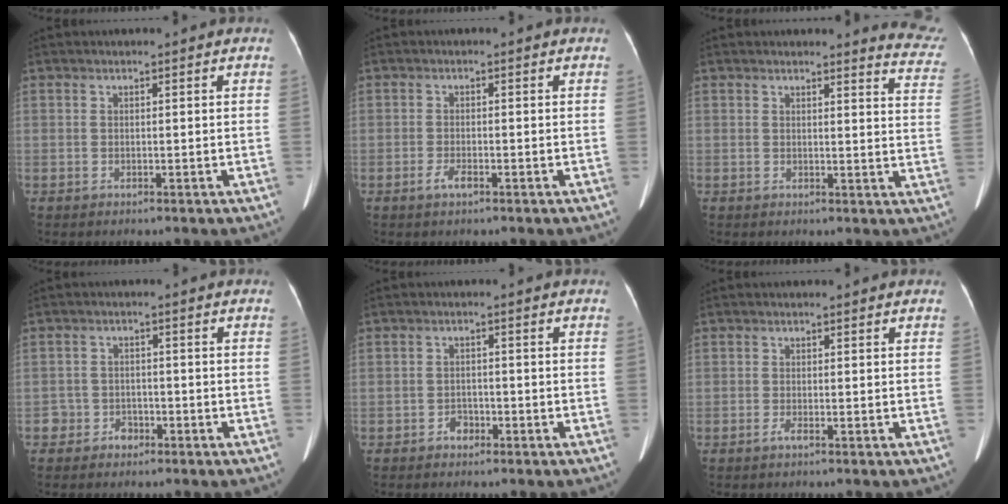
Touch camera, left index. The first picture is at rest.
{"total": 1.8, "force": [-1.1, 0.5, 1.4], "torque": [-0.029, -0.001, -0.019]}
{"total": 8.5, "force": [8.5, 0.5, 0.6], "torque": [0.022, -0.085, 0.054]}
{"total": 2.7, "force": [-1.6, 2.2, 0.4], "torque": [-0.003, 0.010, -0.027]}
{"total": 1.8, "force": [-1.2, 1.2, 0.6], "torque": [-0.010, 0.005, -0.020]}
{"total": 0.7, "force": [-0.4, 0.0, 0.6], "torque": [-0.013, -0.001, -0.009]}